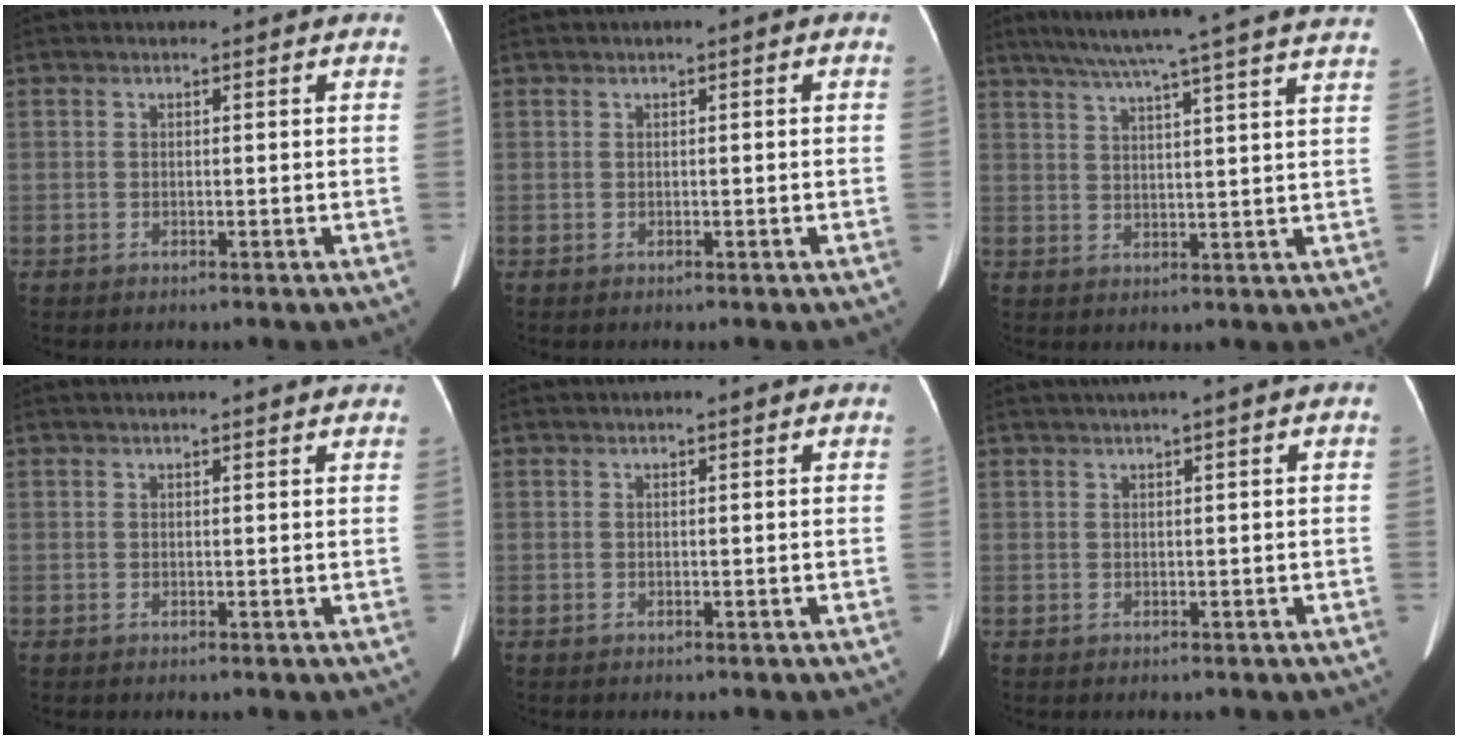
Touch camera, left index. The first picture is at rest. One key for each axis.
{"total": 0.6, "fx": 0.0, "fy": 0.1, "fz": 0.6, "tx": -0.014, "ty": 0.005, "tz": -0.002}
{"total": 23.4, "fx": 20.3, "fy": -1.1, "fz": 11.5, "tx": -0.190, "ty": -0.008, "tz": 0.259}
{"total": 6.7, "fx": 5.9, "fy": 0.9, "fz": 3.1, "tx": -0.041, "ty": 0.025, "tz": 0.065}
{"total": 1.1, "fx": 0.7, "fy": -0.1, "fz": 0.8, "tx": -0.016, "ty": 0.013, "tz": 0.010}
{"total": 2.8, "fx": 1.5, "fy": -0.3, "fz": 2.4, "tx": -0.047, "ty": 0.018, "tz": 0.028}